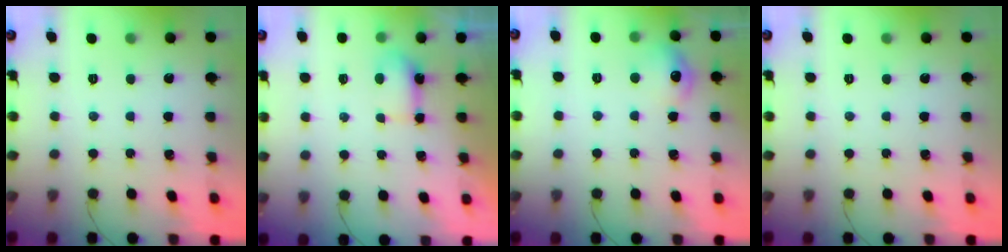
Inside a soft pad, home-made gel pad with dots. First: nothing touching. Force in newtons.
{"total": 4.7, "press": 4.6, "slide": 0.9}
{"total": 8.8, "press": 8.7, "slide": 0.6}
{"total": 0.0}